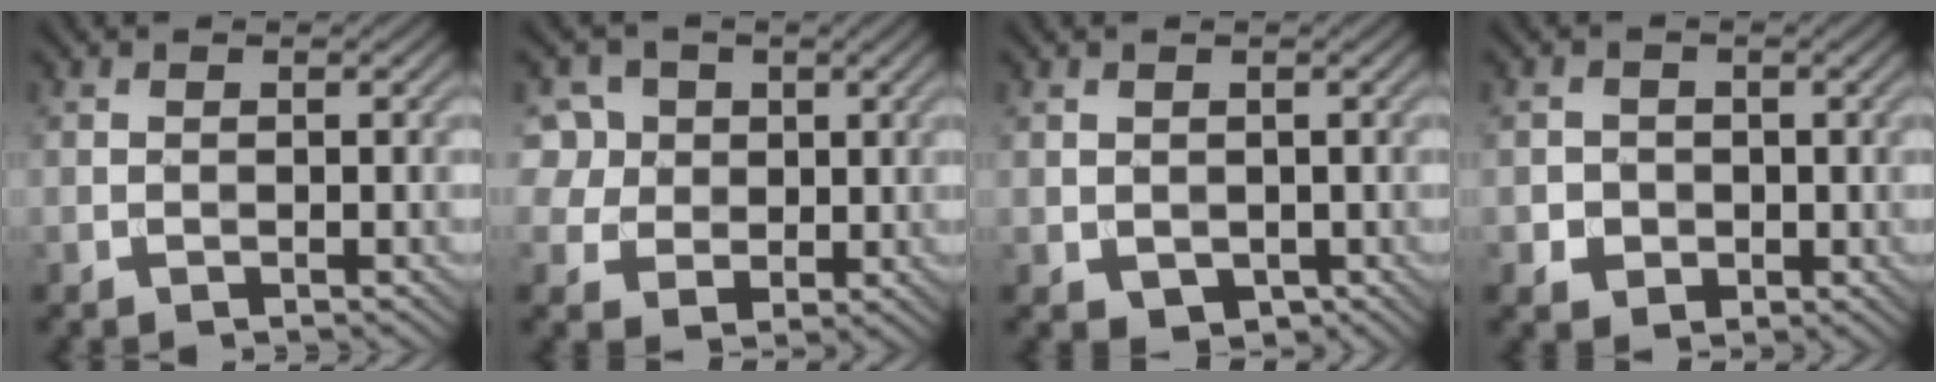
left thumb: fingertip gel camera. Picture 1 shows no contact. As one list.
[{"total": 8.1, "force": [2.7, 7.0, 3.1], "torque": [-0.111, 0.012, 0.051]}, {"total": 1.9, "force": [0.1, 1.7, 0.9], "torque": [-0.030, -0.012, 0.007]}, {"total": 2.7, "force": [-0.3, 2.6, 0.6], "torque": [-0.012, -0.008, -0.014]}]